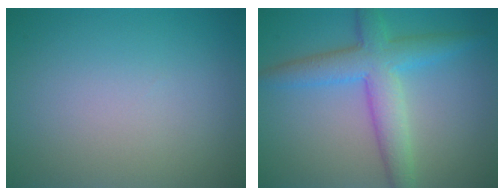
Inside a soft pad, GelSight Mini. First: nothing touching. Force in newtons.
{"total": 5.5, "press": 5.5, "slide": 0.1}